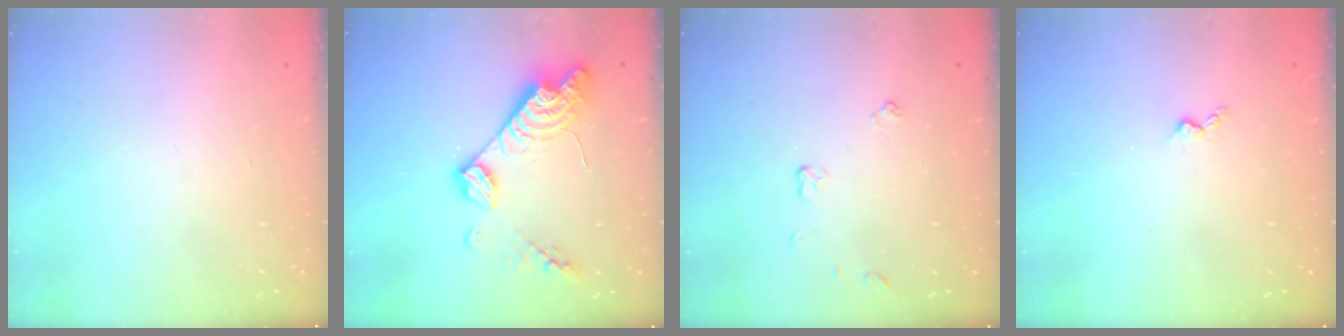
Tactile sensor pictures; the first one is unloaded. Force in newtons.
{"total": 14.9, "press": 14.8, "slide": 1.1}
{"total": 3.8, "press": 3.8, "slide": 0.6}
{"total": 2.9, "press": 2.9, "slide": 0.5}